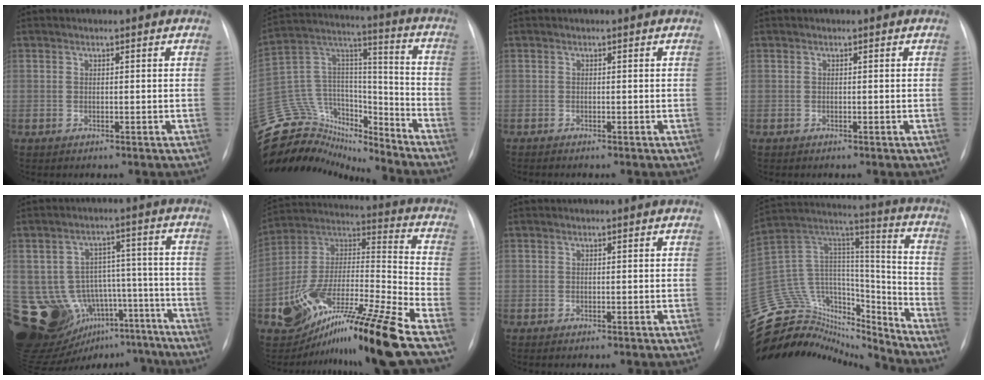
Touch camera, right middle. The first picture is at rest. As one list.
[{"total": 25.7, "force": [-23.5, 7.5, 7.1], "torque": [-0.195, 0.043, -0.384]}, {"total": 0.0}, {"total": 0.0}, {"total": 19.5, "force": [-11.0, 13.3, 9.0], "torque": [-0.153, 0.064, -0.139]}, {"total": 18.5, "force": [-12.6, 0.5, 13.5], "torque": [-0.250, 0.007, -0.217]}, {"total": 0.0}, {"total": 30.1, "force": [-27.7, 8.5, 8.0], "torque": [-0.195, 0.034, -0.436]}]